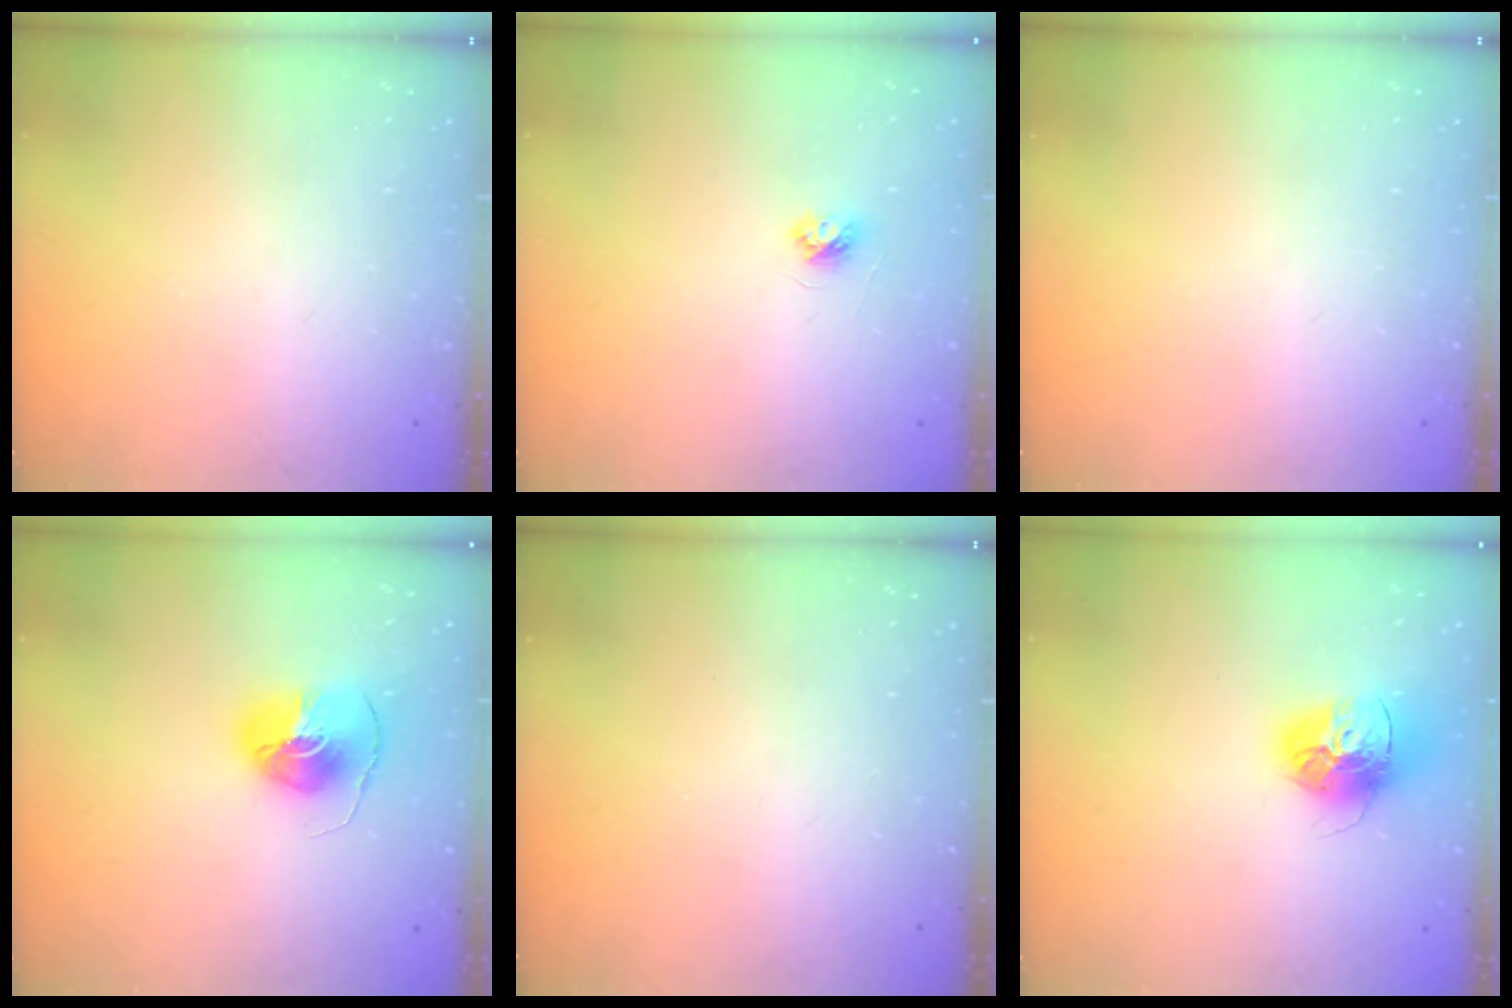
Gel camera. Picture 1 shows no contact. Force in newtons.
{"total": 3.7, "press": 3.6, "slide": 0.4}
{"total": 0.0}
{"total": 8.7, "press": 8.7, "slide": 0.6}
{"total": 0.0}
{"total": 15.1, "press": 15.0, "slide": 1.5}